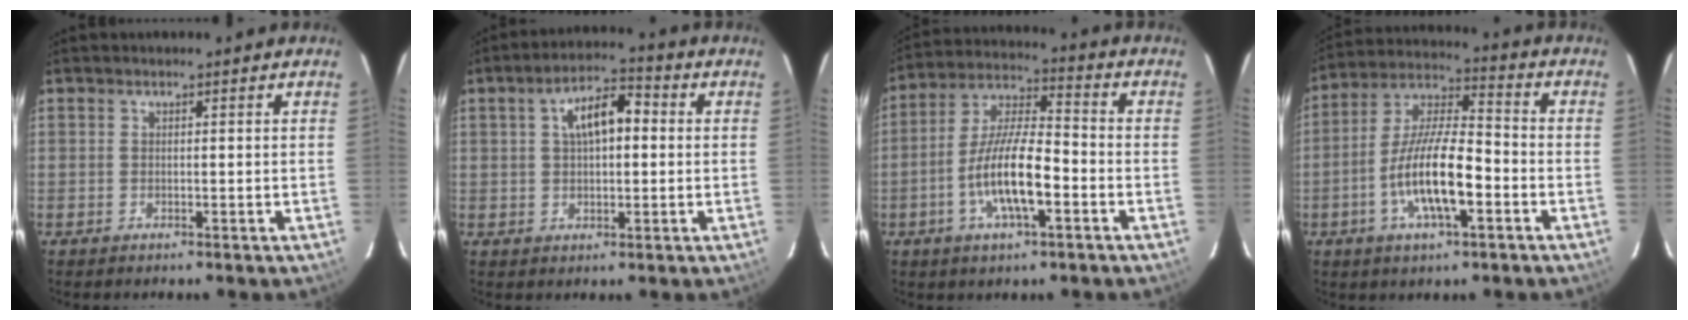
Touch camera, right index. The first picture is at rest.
{"total": 7.9, "force": [1.4, 3.8, 6.8], "torque": [-0.116, 0.027, 0.026]}
{"total": 12.8, "force": [-4.5, 3.6, 11.4], "torque": [-0.228, -0.002, -0.084]}
{"total": 14.0, "force": [-4.8, 4.1, 12.5], "torque": [-0.247, -0.002, -0.091]}